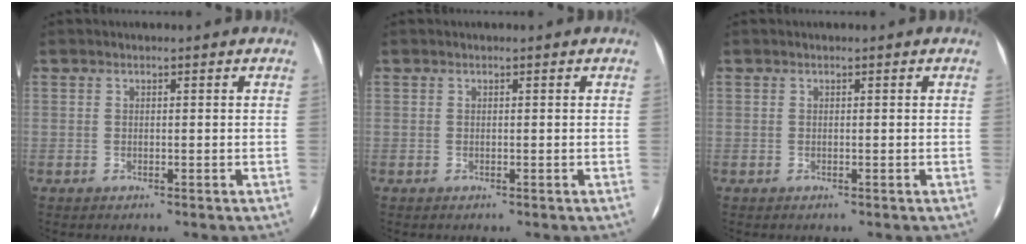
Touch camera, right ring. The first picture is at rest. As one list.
[{"total": 0.0}, {"total": 0.0}]